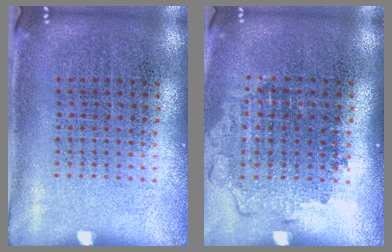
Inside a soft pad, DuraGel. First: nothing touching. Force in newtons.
{"total": 1.1, "press": 1.0, "slide": 0.5}